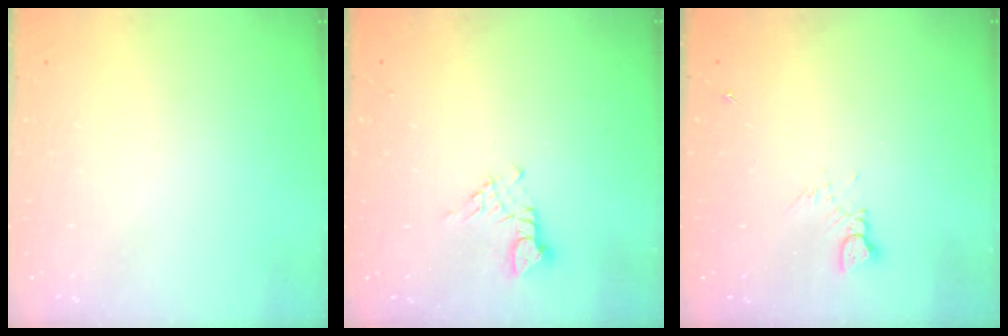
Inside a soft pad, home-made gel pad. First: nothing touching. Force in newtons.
{"total": 3.6, "press": 3.6, "slide": 0.4}
{"total": 2.0, "press": 2.0, "slide": 0.1}